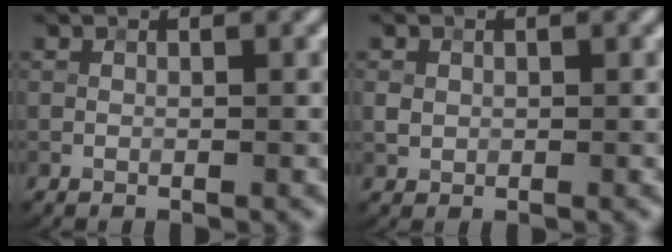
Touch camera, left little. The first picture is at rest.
{"total": 1.0, "force": [0.1, 0.9, 0.3], "torque": [-0.003, -0.002, 0.002]}